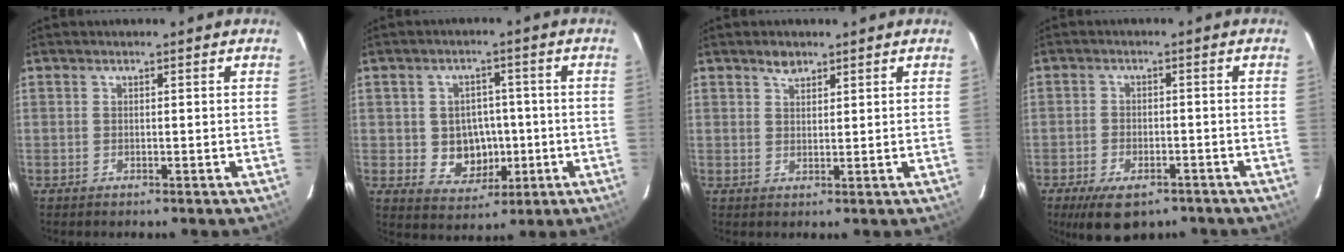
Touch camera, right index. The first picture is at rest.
{"total": 7.7, "force": [-1.1, 6.8, 3.3], "torque": [-0.074, 0.012, 0.002]}
{"total": 2.3, "force": [1.7, 1.3, 0.8], "torque": [-0.013, 0.006, 0.030]}
{"total": 9.8, "force": [-6.9, 4.6, 5.4], "torque": [-0.117, -0.015, -0.104]}